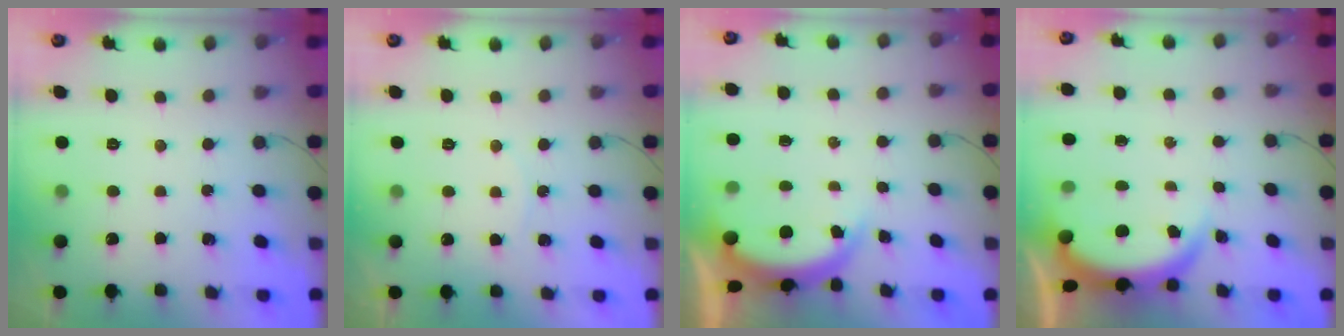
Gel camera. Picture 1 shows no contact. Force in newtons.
{"total": 2.2, "press": 2.1, "slide": 0.4}
{"total": 5.0, "press": 4.8, "slide": 1.2}
{"total": 3.9, "press": 3.9, "slide": 0.2}